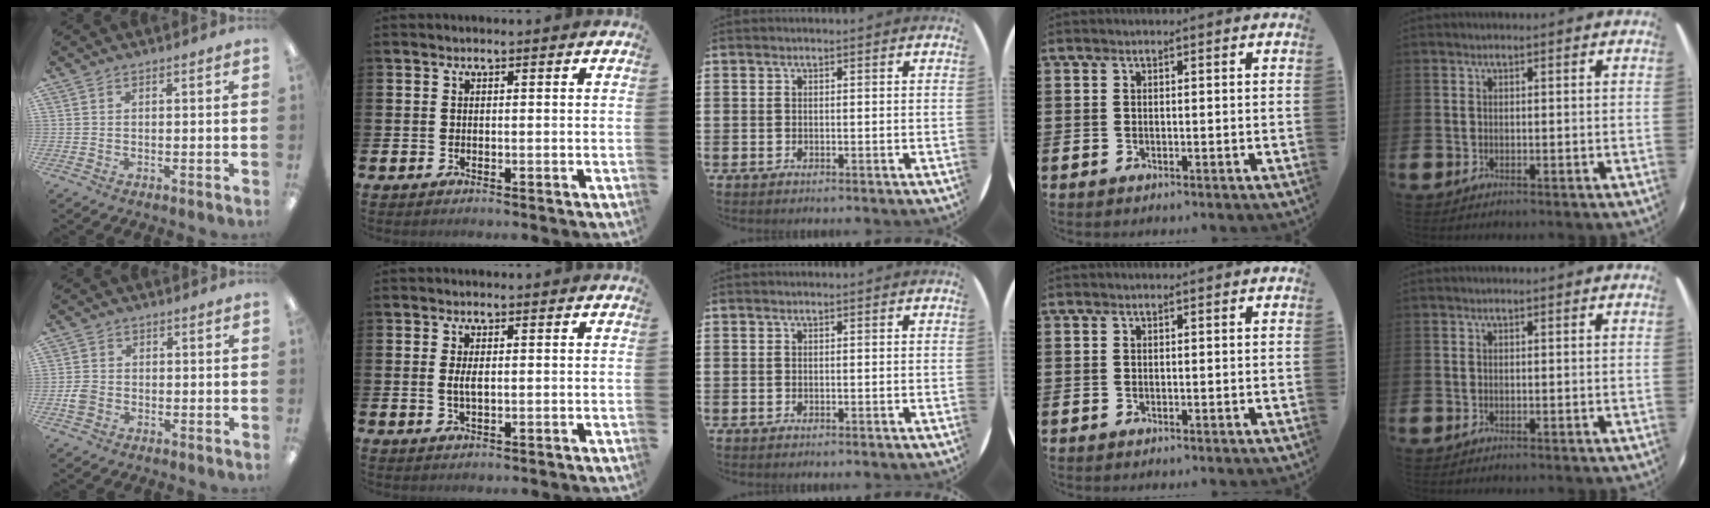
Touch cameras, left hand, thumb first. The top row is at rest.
{"thumb": {"total": 3.7, "force": [-1.2, 3.1, 1.6], "torque": [-0.025, 0.008, -0.020]}, "index": {"total": 2.2, "force": [0.2, 0.8, 2.0], "torque": [-0.040, 0.003, 0.002]}}